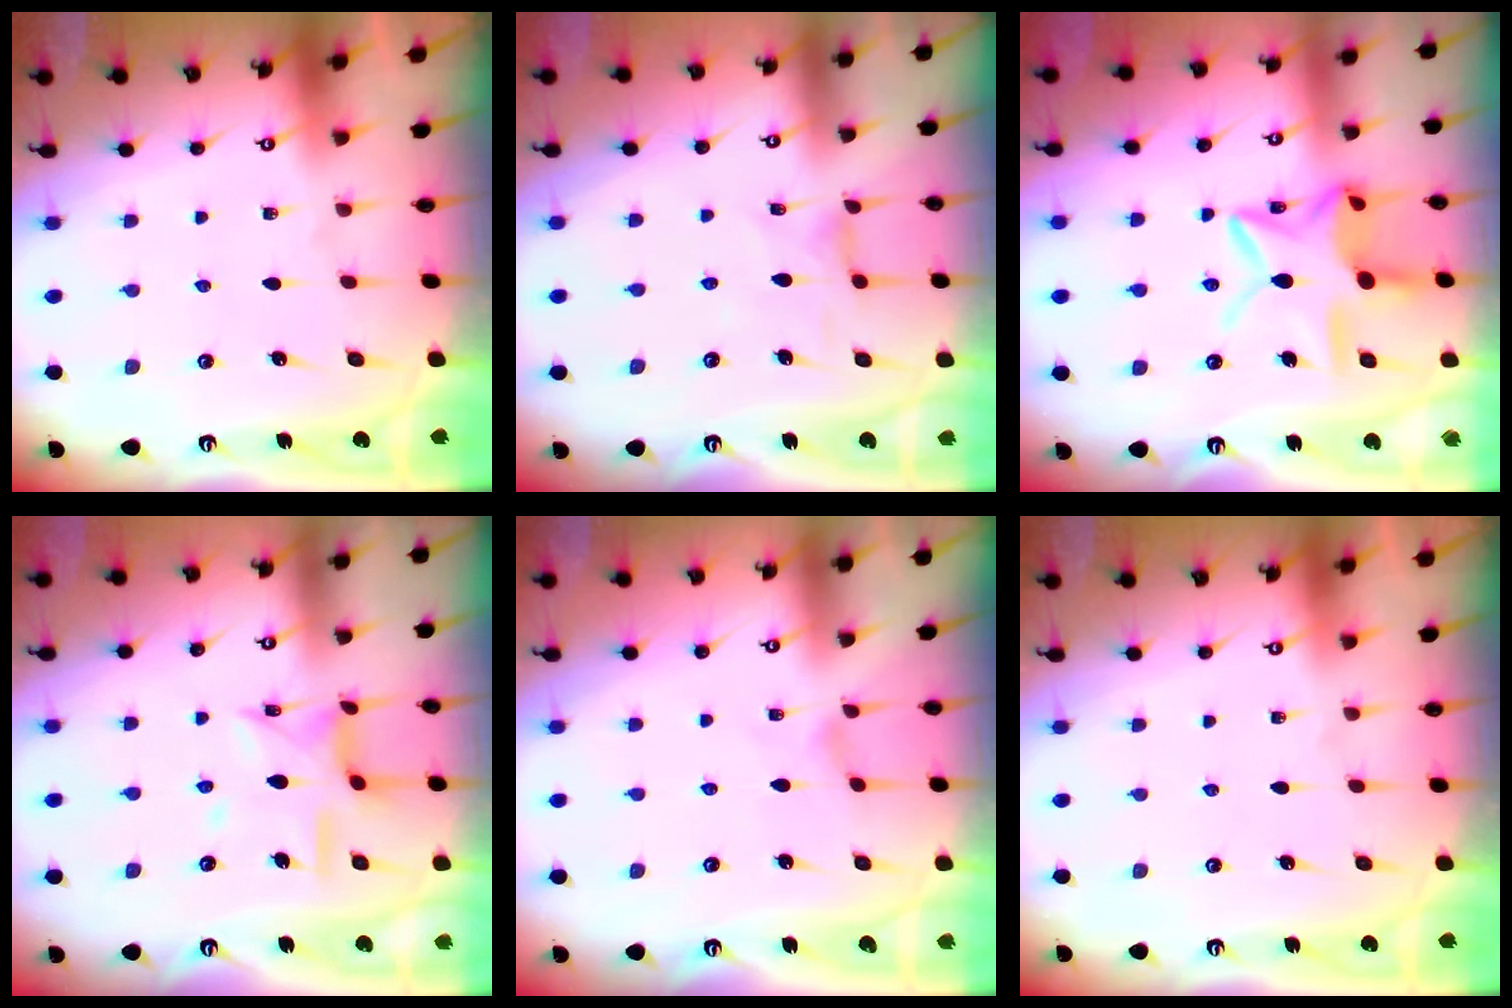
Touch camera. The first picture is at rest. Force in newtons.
{"total": 2.3, "press": 2.3, "slide": 0.5}
{"total": 15.2, "press": 15.1, "slide": 1.1}
{"total": 10.7, "press": 10.7, "slide": 0.7}
{"total": 0.0}
{"total": 0.0}